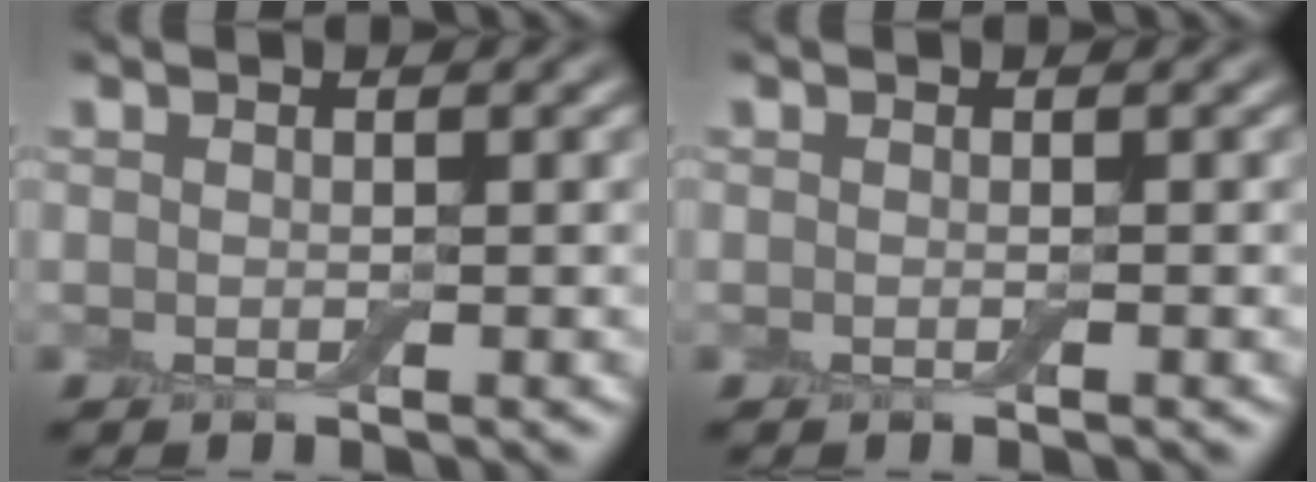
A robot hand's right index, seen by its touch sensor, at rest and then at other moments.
{"total": 0.0}